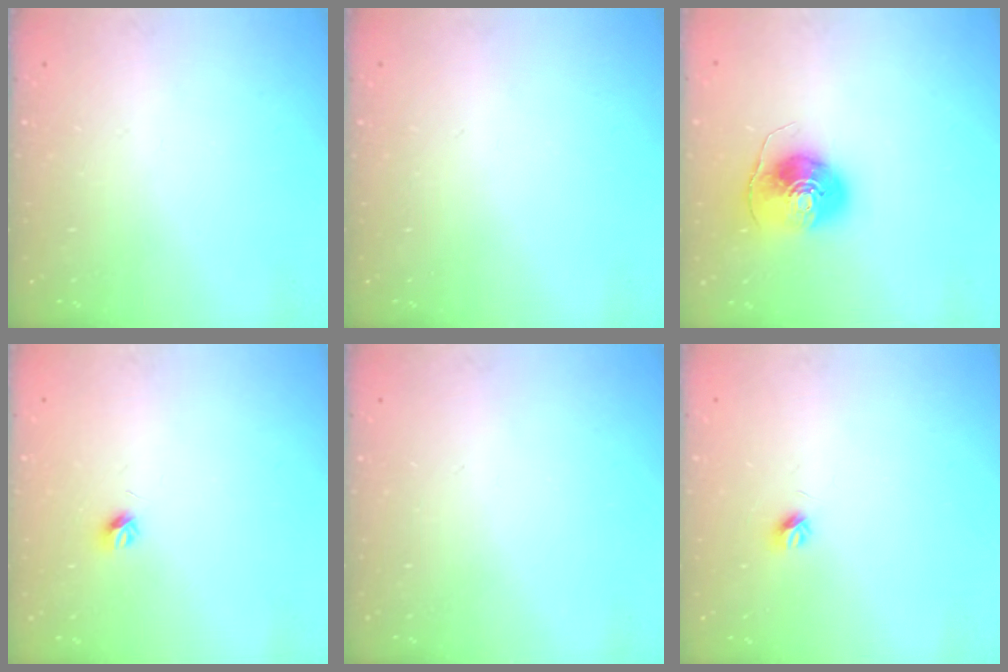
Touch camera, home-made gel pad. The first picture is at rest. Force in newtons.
{"total": 0.0}
{"total": 8.8, "press": 8.7, "slide": 1.0}
{"total": 4.0, "press": 3.9, "slide": 0.9}
{"total": 0.0}
{"total": 4.1, "press": 4.0, "slide": 0.6}